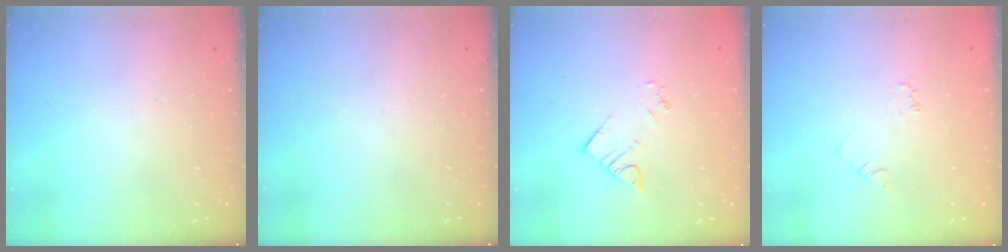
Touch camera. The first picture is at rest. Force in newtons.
{"total": 0.0}
{"total": 3.9, "press": 3.9, "slide": 0.1}
{"total": 2.3, "press": 2.3, "slide": 0.4}